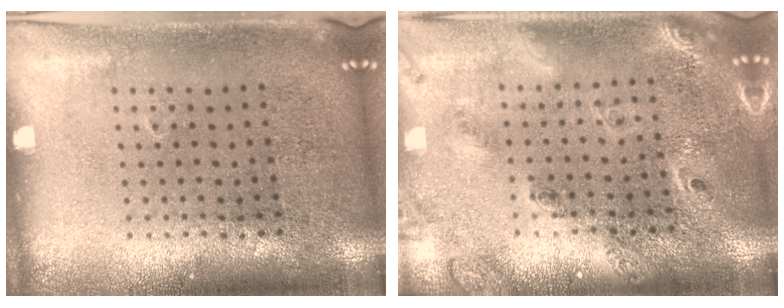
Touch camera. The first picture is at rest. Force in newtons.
{"total": 2.0, "press": 1.7, "slide": 1.0}